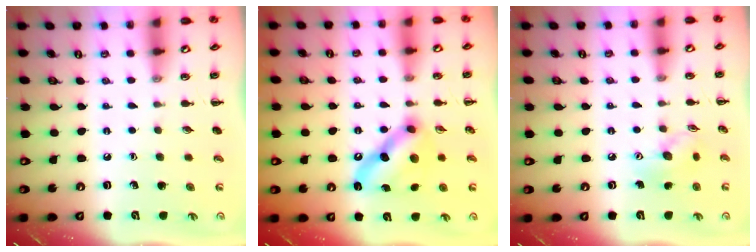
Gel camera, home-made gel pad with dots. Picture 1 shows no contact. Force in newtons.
{"total": 12.6, "press": 12.5, "slide": 1.3}
{"total": 7.4, "press": 7.4, "slide": 0.4}